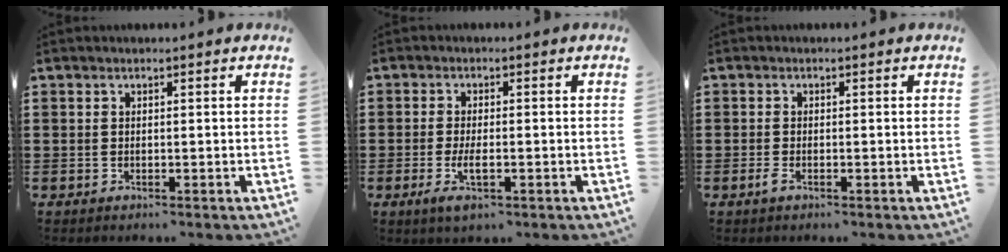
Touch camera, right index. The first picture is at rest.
{"total": 4.0, "force": [-1.3, 1.2, 3.6], "torque": [-0.080, -0.008, -0.028]}
{"total": 1.1, "force": [-0.6, 0.1, 0.9], "torque": [-0.033, -0.011, -0.013]}